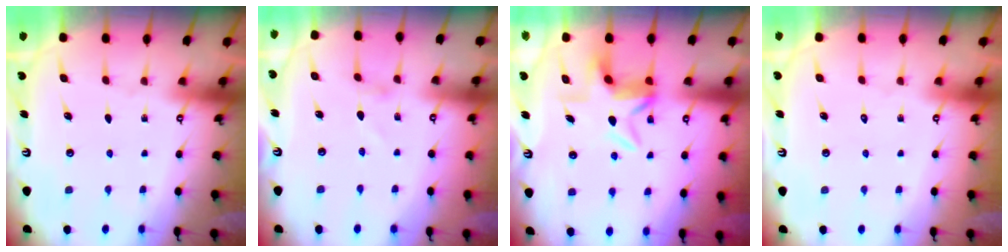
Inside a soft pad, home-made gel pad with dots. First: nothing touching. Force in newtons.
{"total": 1.1, "press": 1.1, "slide": 0.1}
{"total": 5.9, "press": 5.8, "slide": 0.9}
{"total": 1.7, "press": 1.7, "slide": 0.1}